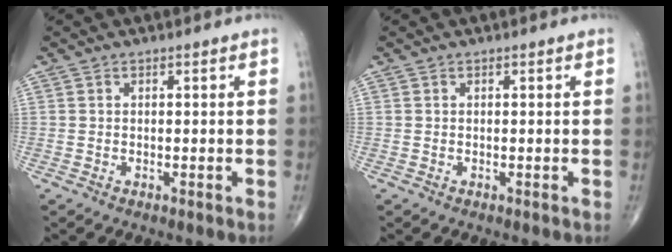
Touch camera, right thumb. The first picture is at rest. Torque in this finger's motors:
{"motor_torque": [0.00, 0.00, 0.00, 0.00, 0.00]}